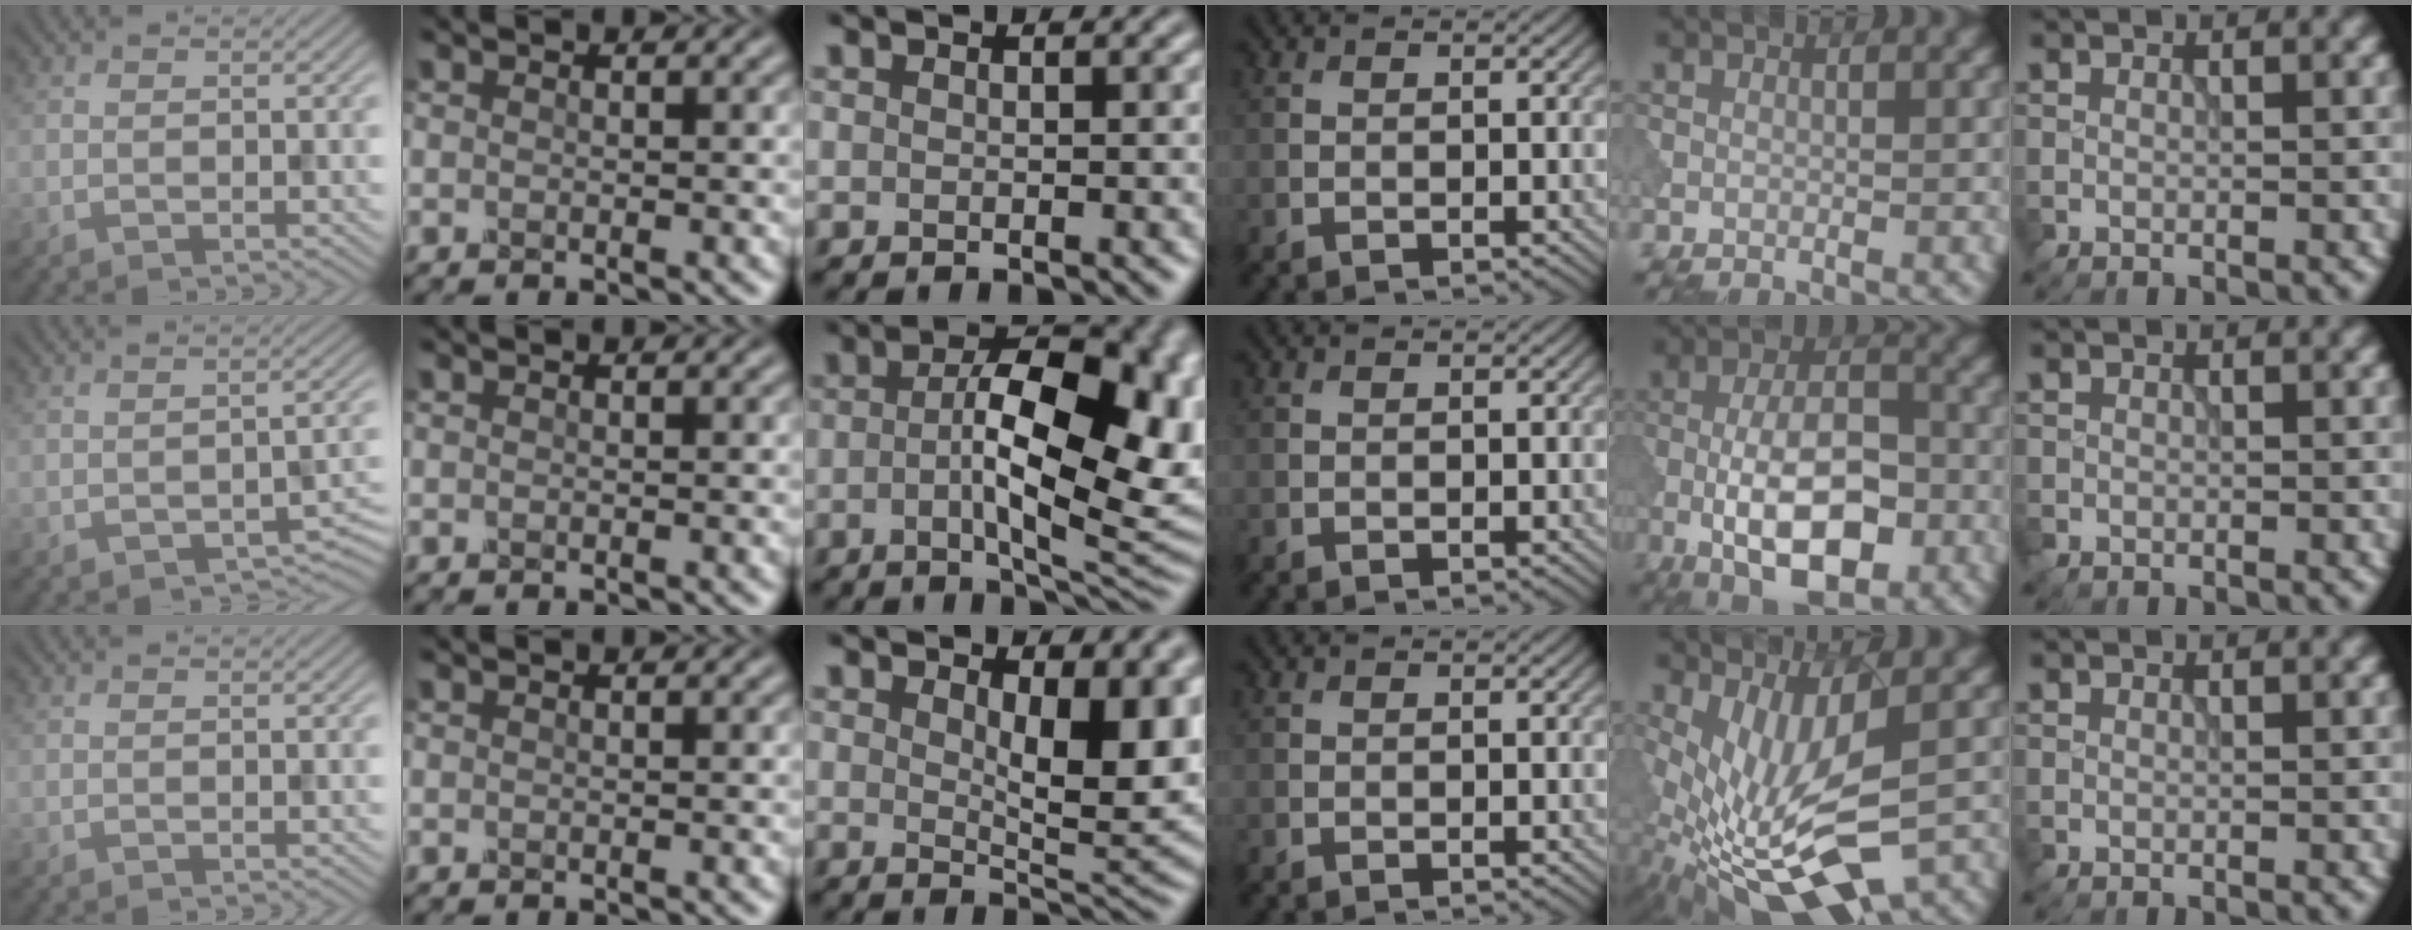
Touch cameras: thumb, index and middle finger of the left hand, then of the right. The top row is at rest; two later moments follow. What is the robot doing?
{"motion": "dispense", "object": "dispenser bottle"}